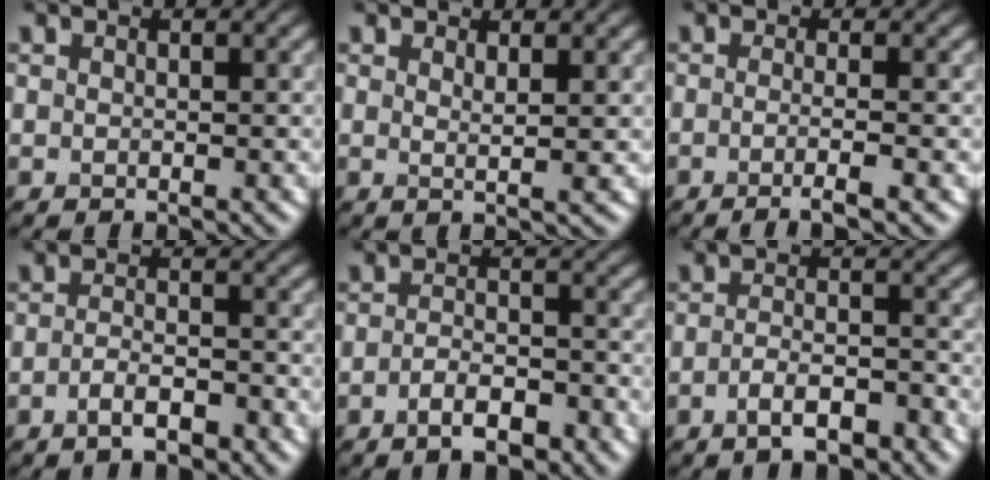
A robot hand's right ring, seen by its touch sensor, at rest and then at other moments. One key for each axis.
{"total": 1.4, "fx": 0.8, "fy": 0.2, "fz": 1.1, "tx": -0.017, "ty": -0.004, "tz": 0.010}
{"total": 3.1, "fx": -0.9, "fy": 0.8, "fz": 2.8, "tx": -0.035, "ty": -0.005, "tz": -0.023}
{"total": 2.6, "fx": -1.5, "fy": 0.8, "fz": 1.9, "tx": -0.034, "ty": 0.003, "tz": -0.029}
{"total": 3.1, "fx": -1.8, "fy": 1.1, "fz": 2.3, "tx": -0.038, "ty": 0.003, "tz": -0.032}
{"total": 3.2, "fx": -1.9, "fy": 1.0, "fz": 2.4, "tx": -0.043, "ty": 0.004, "tz": -0.034}